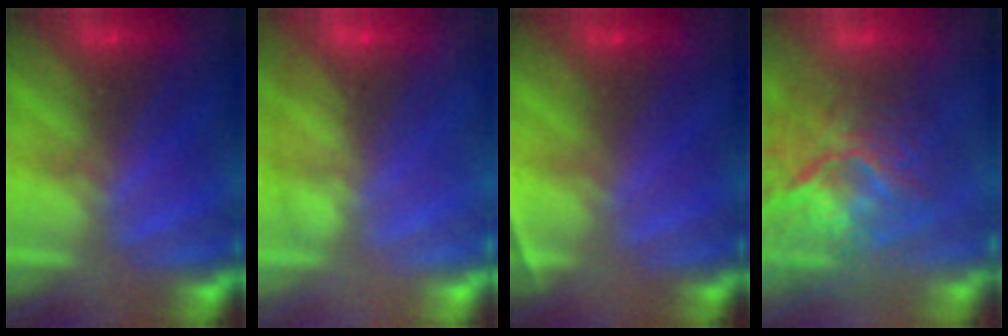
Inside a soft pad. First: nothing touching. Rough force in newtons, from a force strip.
{"total": 1.8}
{"total": 2.3}
{"total": 8.9}